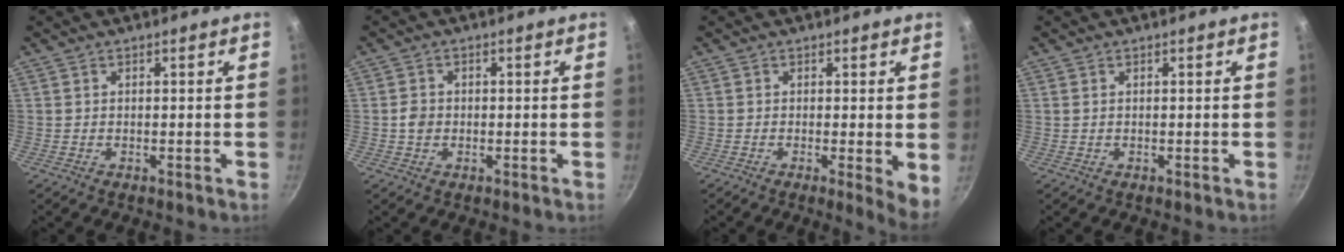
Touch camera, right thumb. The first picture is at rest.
{"total": 2.3, "force": [-0.3, 1.9, 1.2], "torque": [-0.015, 0.009, -0.007]}
{"total": 4.6, "force": [-0.3, 0.9, 4.5], "torque": [-0.055, -0.016, -0.006]}
{"total": 0.0}